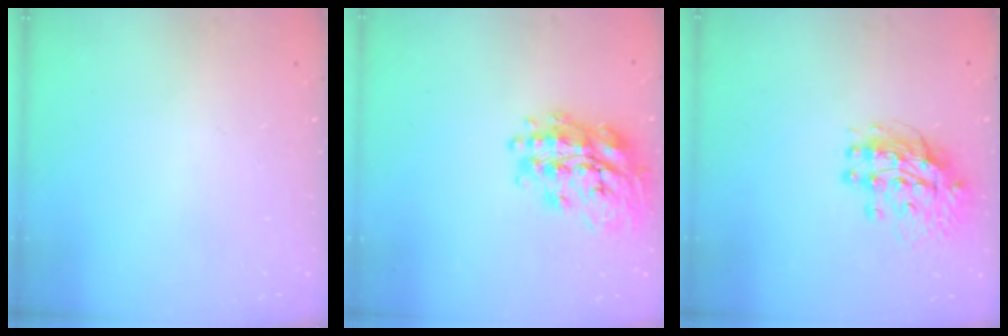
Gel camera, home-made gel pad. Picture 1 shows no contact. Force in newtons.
{"total": 21.0, "press": 20.9, "slide": 1.5}
{"total": 11.3, "press": 11.3, "slide": 1.1}